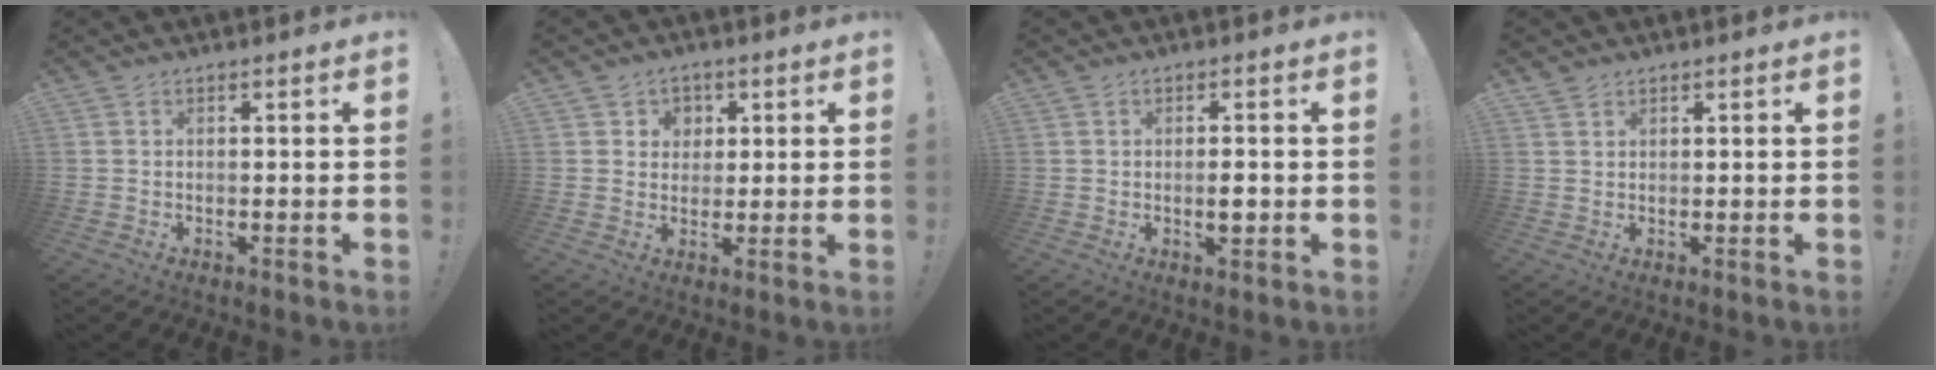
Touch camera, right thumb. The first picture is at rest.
{"total": 4.8, "force": [1.5, 4.6, 0.5], "torque": [-0.008, -0.011, 0.028]}
{"total": 3.8, "force": [-0.5, 2.9, 2.4], "torque": [-0.024, 0.002, -0.011]}
{"total": 2.4, "force": [2.0, 1.4, 0.2], "torque": [0.003, -0.014, 0.035]}